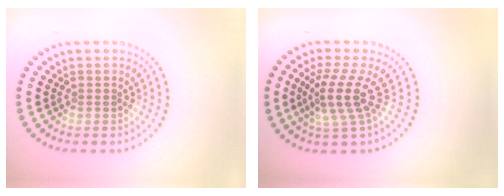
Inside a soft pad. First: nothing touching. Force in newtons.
{"total": 3.8, "press": 2.7, "slide": 2.6}